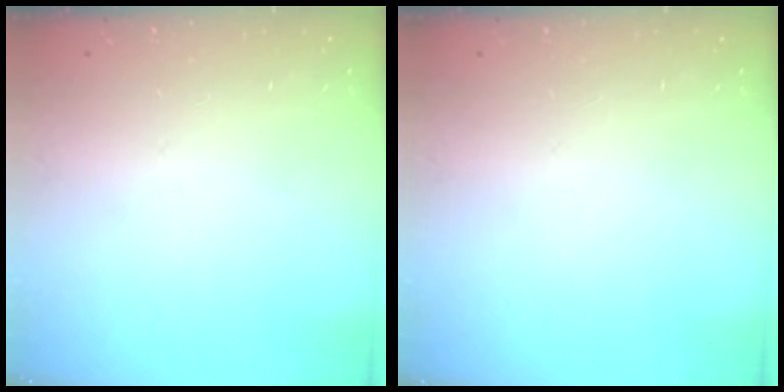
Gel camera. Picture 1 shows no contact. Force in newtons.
{"total": 0.0}